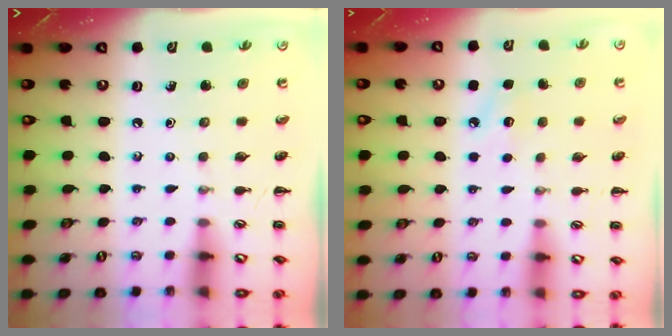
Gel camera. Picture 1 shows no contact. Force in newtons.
{"total": 6.4, "press": 6.2, "slide": 1.5}